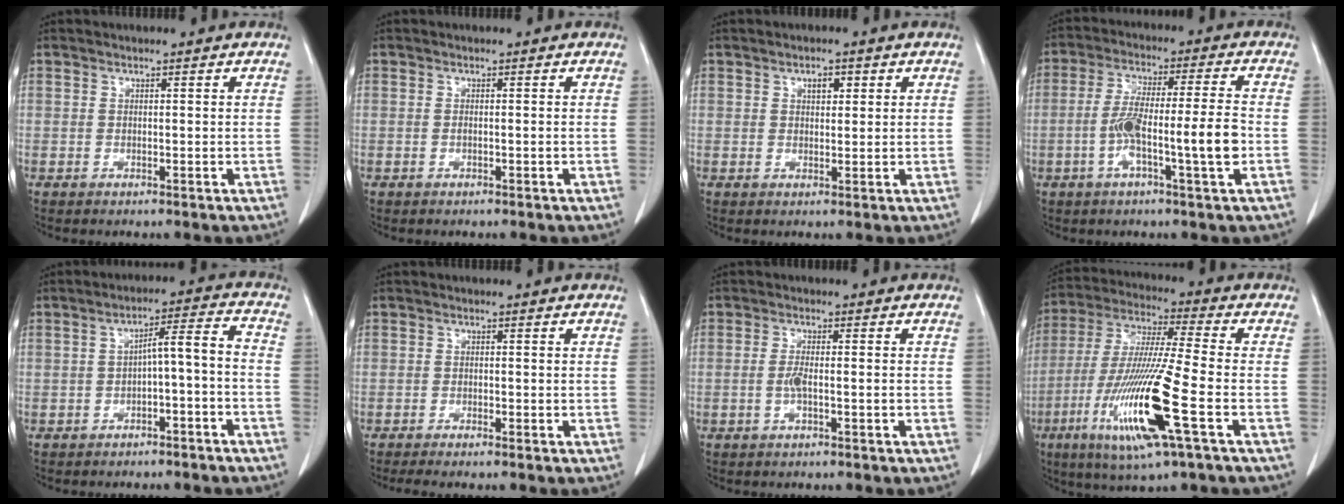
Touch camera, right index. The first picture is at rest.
{"total": 0.7, "force": [-0.2, 0.1, 0.7], "torque": [-0.013, -0.001, -0.001]}
{"total": 2.2, "force": [1.0, 1.2, 1.6], "torque": [-0.025, 0.001, 0.015]}
{"total": 10.7, "force": [-2.7, 0.2, 10.4], "torque": [-0.191, 0.011, -0.052]}
{"total": 5.6, "force": [-2.0, 0.9, 5.1], "torque": [-0.077, 0.029, -0.026]}
{"total": 3.1, "force": [-2.7, -0.3, 1.5], "torque": [-0.018, -0.005, -0.042]}
{"total": 2.2, "force": [-0.7, 0.1, 2.1], "torque": [-0.044, -0.001, -0.014]}
{"total": 17.4, "force": [-6.2, 0.2, 16.2], "torque": [-0.339, -0.027, -0.119]}